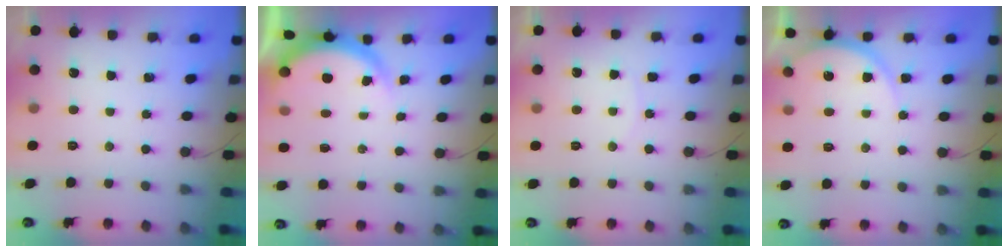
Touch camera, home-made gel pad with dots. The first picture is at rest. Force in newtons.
{"total": 4.4, "press": 4.4, "slide": 0.2}
{"total": 3.4, "press": 3.4, "slide": 0.6}
{"total": 6.1, "press": 6.1, "slide": 0.7}